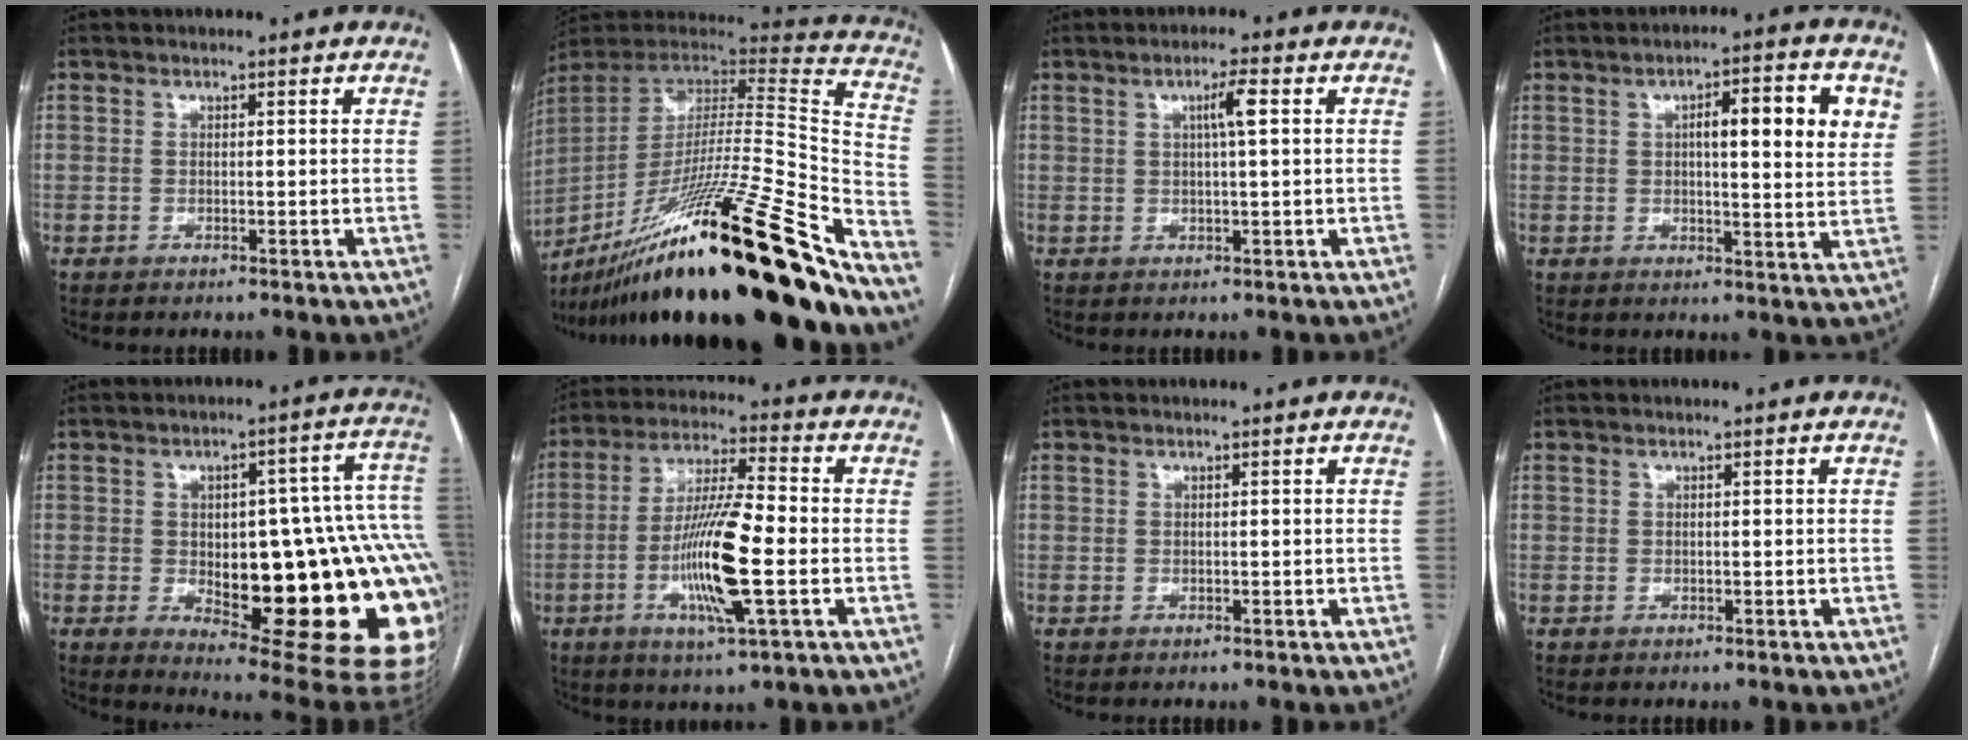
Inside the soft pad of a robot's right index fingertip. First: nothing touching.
{"total": 45.2, "force": [-30.4, 5.3, 33.0], "torque": [-0.490, -0.080, -0.472]}
{"total": 3.5, "force": [1.1, 0.2, 3.3], "torque": [-0.058, 0.003, 0.017]}
{"total": 10.9, "force": [3.6, 2.0, 10.1], "torque": [-0.140, 0.011, 0.045]}
{"total": 28.4, "force": [-4.5, 8.8, 26.6], "torque": [-0.246, 0.025, -0.038]}
{"total": 13.4, "force": [-3.1, 1.0, 13.0], "torque": [-0.253, -0.010, -0.061]}
{"total": 0.0}
{"total": 0.0}